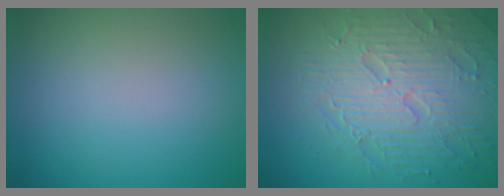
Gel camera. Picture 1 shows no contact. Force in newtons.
{"total": 8.2, "press": 6.1, "slide": 5.5}